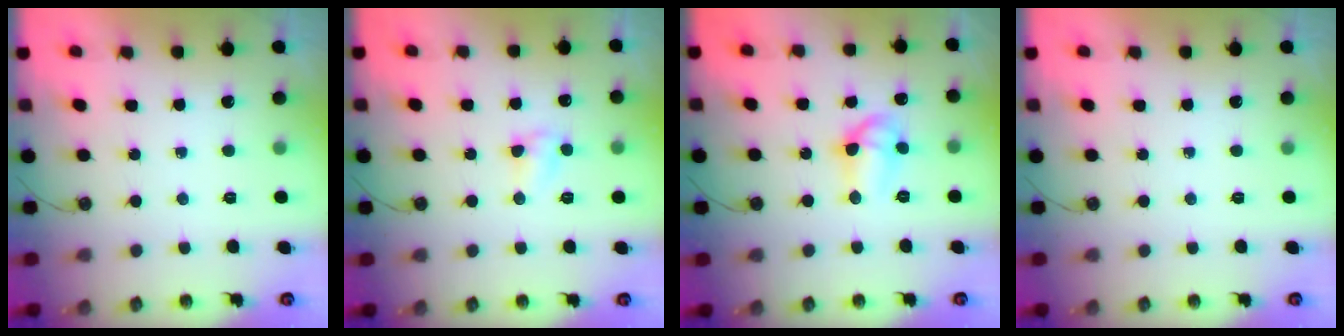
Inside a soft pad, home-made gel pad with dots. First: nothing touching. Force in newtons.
{"total": 3.7, "press": 3.7, "slide": 0.3}
{"total": 8.8, "press": 8.7, "slide": 1.5}
{"total": 0.0}